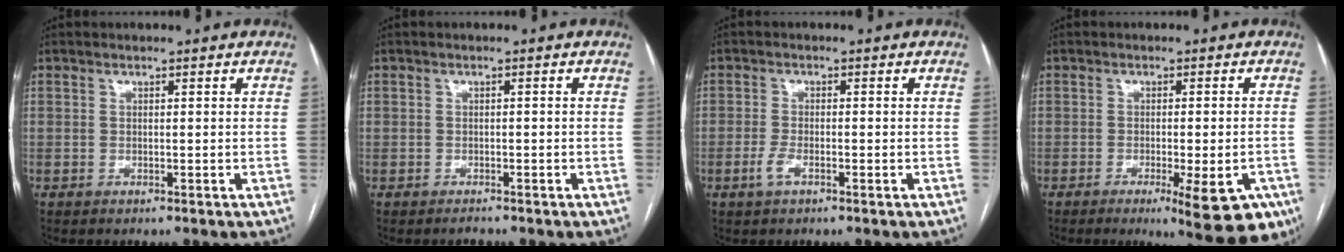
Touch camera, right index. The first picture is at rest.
{"total": 1.0, "force": [-0.9, 0.5, 0.0], "torque": [-0.004, 0.000, -0.016]}
{"total": 2.2, "force": [-1.1, 0.7, 1.8], "torque": [-0.044, -0.001, -0.022]}
{"total": 10.3, "force": [-5.6, 2.3, 8.4], "torque": [-0.076, -0.009, -0.070]}